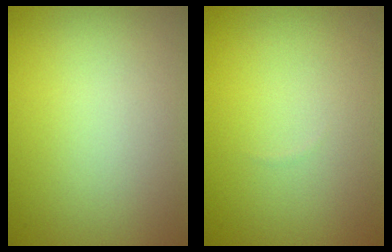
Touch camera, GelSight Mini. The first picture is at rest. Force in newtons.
{"total": 0.0}